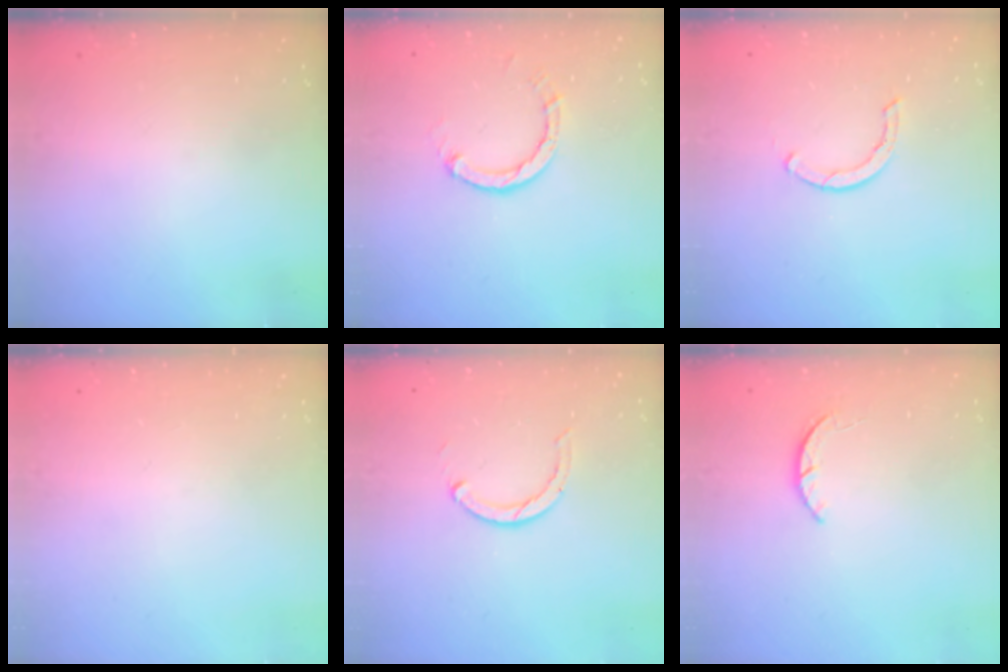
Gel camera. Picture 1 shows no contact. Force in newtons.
{"total": 3.0, "press": 3.0, "slide": 0.3}
{"total": 1.7, "press": 1.6, "slide": 0.3}
{"total": 0.0}
{"total": 2.2, "press": 2.2, "slide": 0.3}
{"total": 1.9, "press": 1.9, "slide": 0.3}